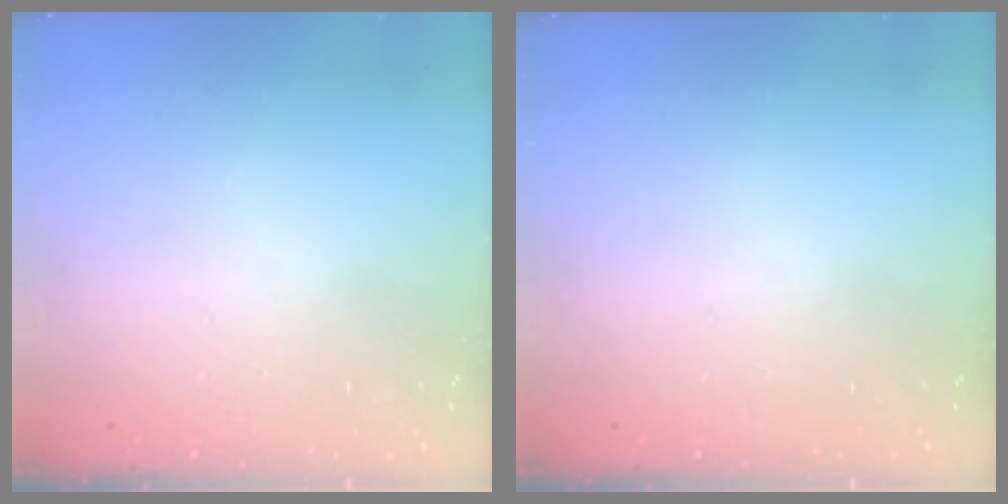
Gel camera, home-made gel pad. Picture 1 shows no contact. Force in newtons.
{"total": 0.0}